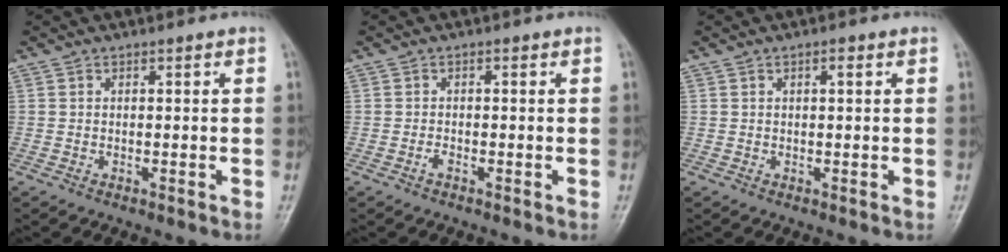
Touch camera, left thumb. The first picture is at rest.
{"total": 1.0, "force": [-0.6, 0.4, 0.7], "torque": [-0.012, 0.002, -0.012]}
{"total": 1.4, "force": [0.6, 0.4, 1.2], "torque": [-0.017, 0.002, 0.006]}